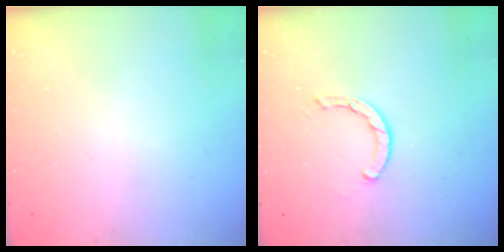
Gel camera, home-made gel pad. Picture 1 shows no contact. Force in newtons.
{"total": 2.5, "press": 2.5, "slide": 0.1}